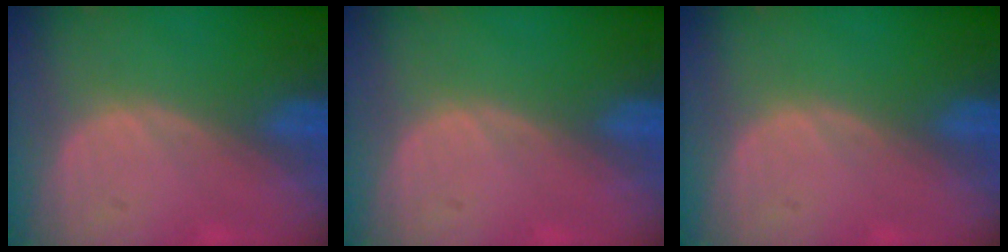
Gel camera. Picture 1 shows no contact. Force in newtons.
{"total": 0.0}
{"total": 0.0}